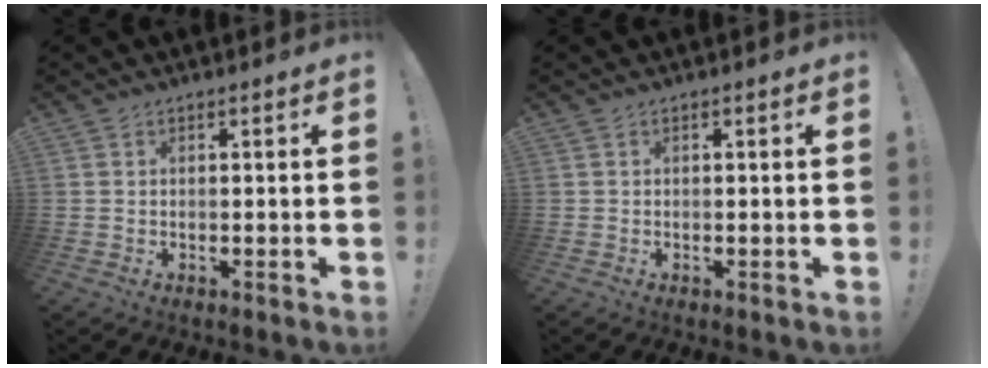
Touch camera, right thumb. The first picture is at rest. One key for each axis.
{"total": 0.0}